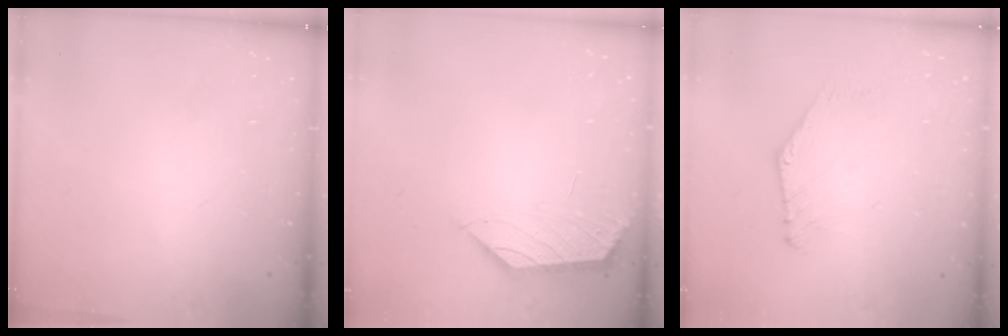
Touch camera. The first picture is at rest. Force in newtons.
{"total": 1.1, "press": 1.0, "slide": 0.4}
{"total": 1.0, "press": 1.0, "slide": 0.0}